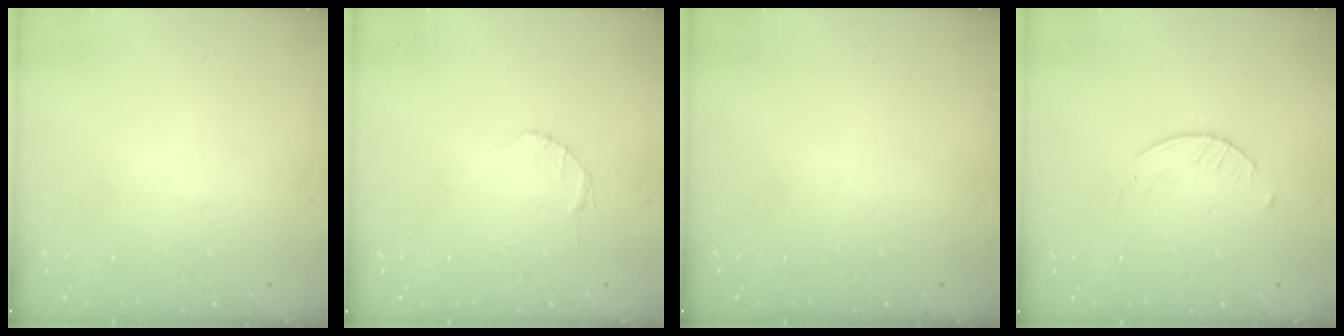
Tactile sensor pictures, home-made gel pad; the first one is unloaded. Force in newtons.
{"total": 2.6, "press": 2.6, "slide": 0.3}
{"total": 0.0}
{"total": 2.8, "press": 2.7, "slide": 0.3}